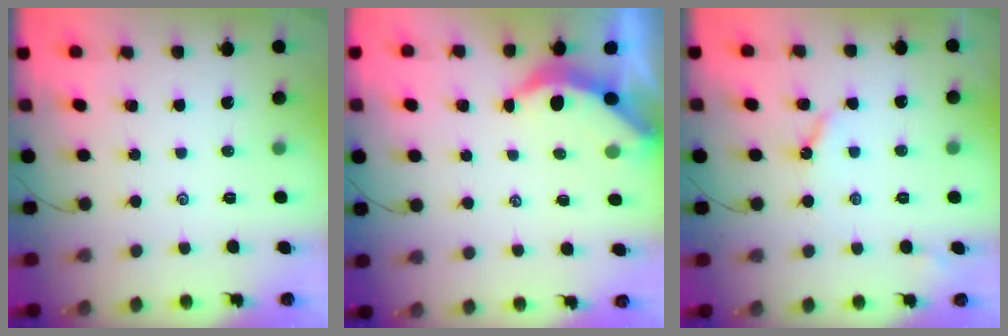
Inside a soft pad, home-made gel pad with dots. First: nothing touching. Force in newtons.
{"total": 3.8, "press": 3.8, "slide": 0.5}
{"total": 3.2, "press": 3.2, "slide": 0.5}